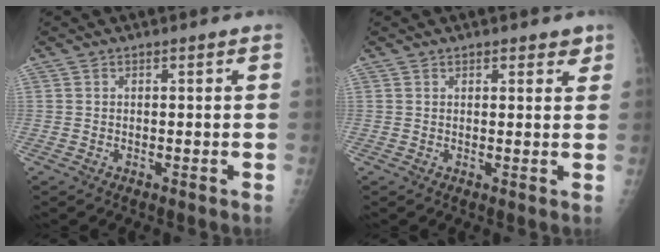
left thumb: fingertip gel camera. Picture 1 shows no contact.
{"total": 2.6, "force": [1.9, 1.4, 1.2], "torque": [0.007, -0.008, 0.021]}